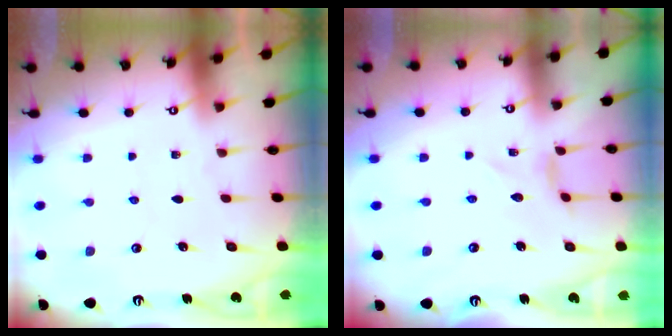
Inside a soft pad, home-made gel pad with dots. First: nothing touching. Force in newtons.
{"total": 1.7, "press": 1.7, "slide": 0.1}